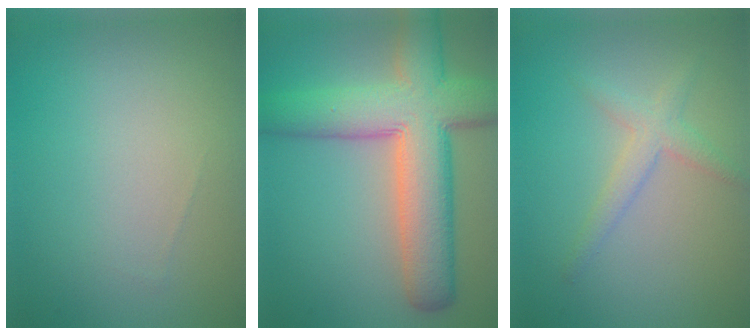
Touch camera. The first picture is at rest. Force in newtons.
{"total": 10.4, "press": 10.4, "slide": 0.6}
{"total": 2.2, "press": 2.2, "slide": 0.1}